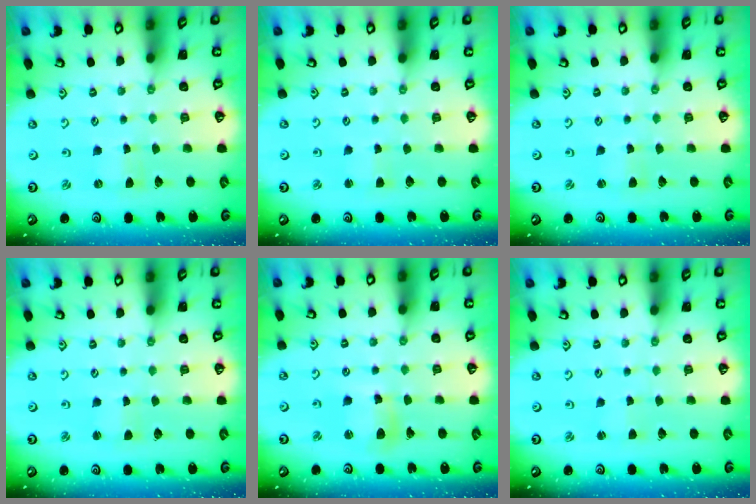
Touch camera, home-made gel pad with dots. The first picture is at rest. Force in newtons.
{"total": 1.9, "press": 1.9, "slide": 0.3}
{"total": 1.8, "press": 1.8, "slide": 0.3}
{"total": 1.6, "press": 1.6, "slide": 0.3}
{"total": 9.0, "press": 8.9, "slide": 1.4}
{"total": 1.4, "press": 1.4, "slide": 0.3}